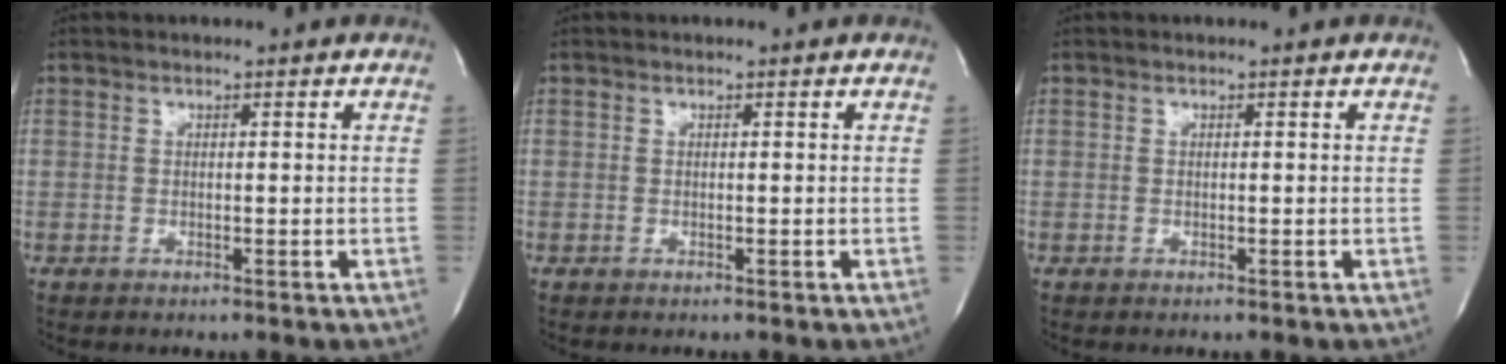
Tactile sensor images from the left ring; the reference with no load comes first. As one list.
[{"total": 0.0}, {"total": 0.0}]